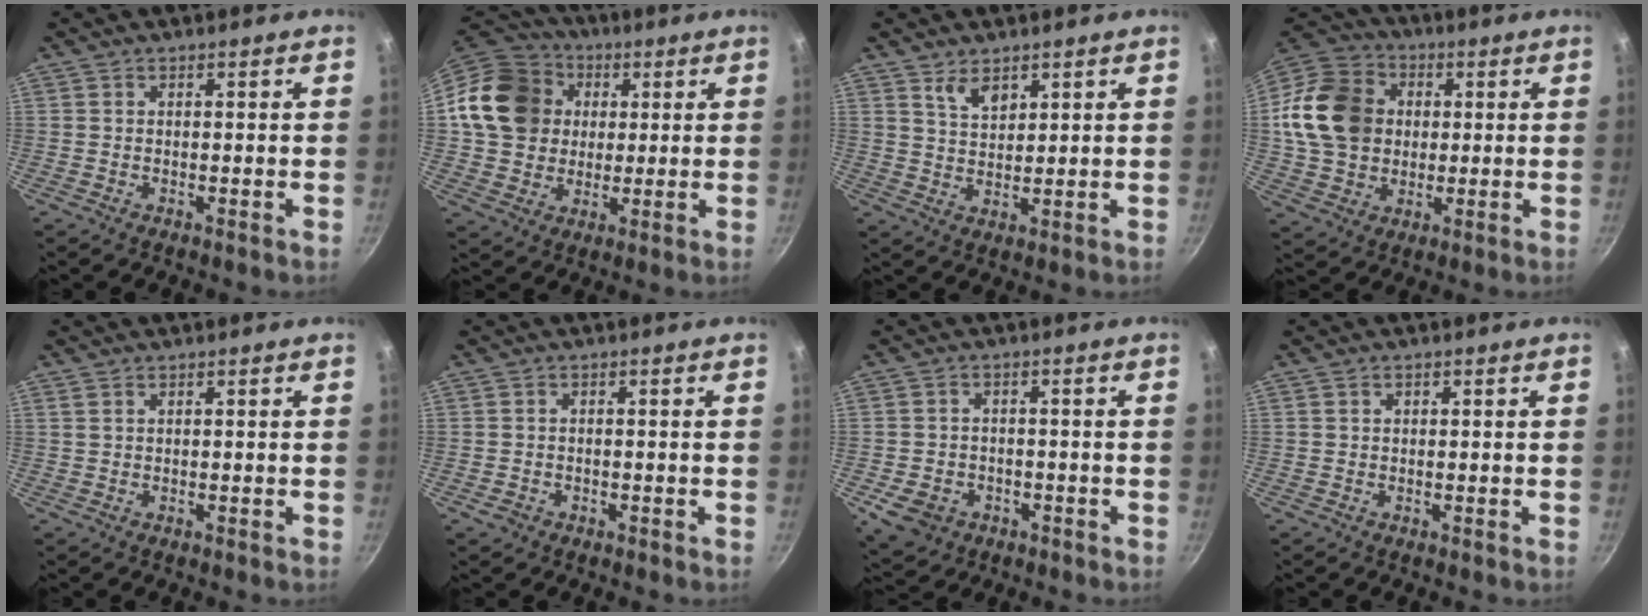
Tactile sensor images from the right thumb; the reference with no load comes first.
{"total": 17.2, "force": [3.0, 14.8, 8.3], "torque": [-0.135, 0.026, 0.051]}
{"total": 4.7, "force": [2.9, 2.5, 2.7], "torque": [-0.039, -0.023, 0.055]}
{"total": 17.6, "force": [2.0, 14.4, 9.8], "torque": [-0.163, 0.022, 0.034]}
{"total": 0.7, "force": [0.5, 0.4, 0.4], "torque": [-0.007, 0.000, 0.009]}
{"total": 1.8, "force": [-0.9, 1.4, 0.8], "torque": [-0.015, 0.008, -0.012]}
{"total": 7.0, "force": [-2.7, 5.4, 3.4], "torque": [-0.056, 0.017, -0.033]}
{"total": 0.7, "force": [0.2, 0.6, 0.4], "torque": [-0.003, 0.005, 0.004]}